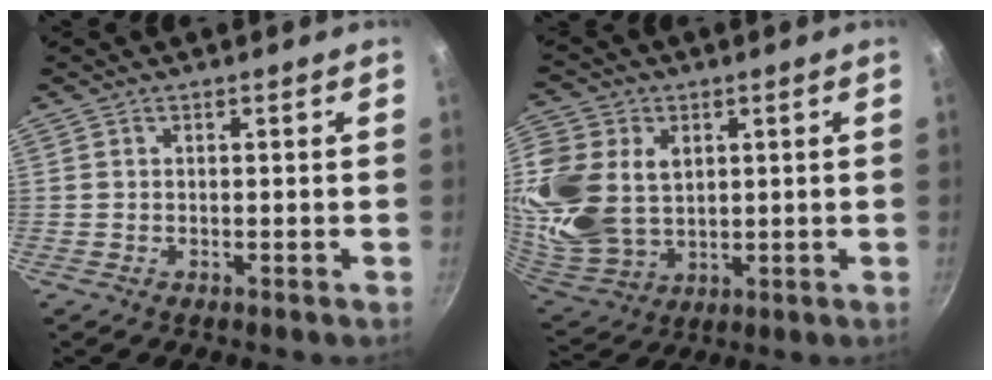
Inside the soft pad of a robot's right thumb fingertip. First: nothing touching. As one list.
[{"total": 19.5, "force": [3.8, 14.4, 12.6], "torque": [-0.281, -0.016, 0.084]}]